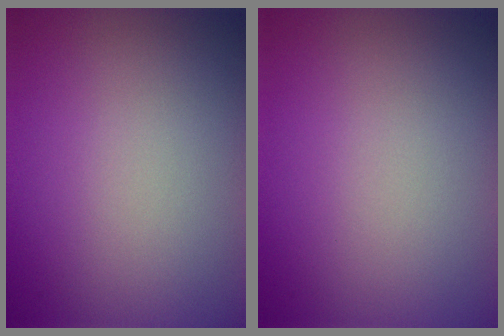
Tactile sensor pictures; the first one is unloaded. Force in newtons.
{"total": 0.0}